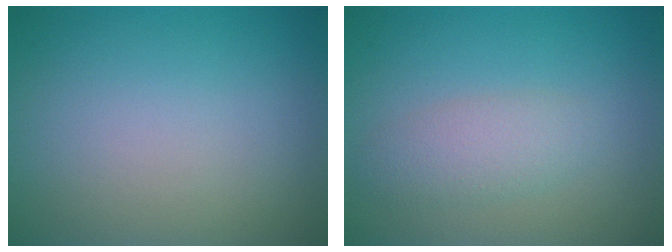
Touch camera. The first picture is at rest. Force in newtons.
{"total": 2.5, "press": 2.5, "slide": 0.1}